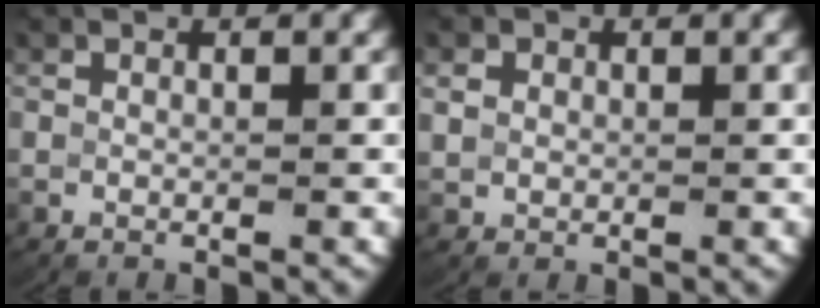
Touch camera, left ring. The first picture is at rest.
{"total": 1.7, "force": [0.5, 1.4, 0.7], "torque": [-0.021, -0.004, 0.016]}